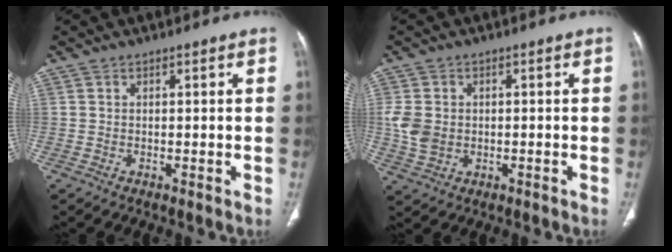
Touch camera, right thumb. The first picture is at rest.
{"total": 5.4, "force": [-0.3, 4.2, 3.3], "torque": [-0.065, 0.003, 0.000]}